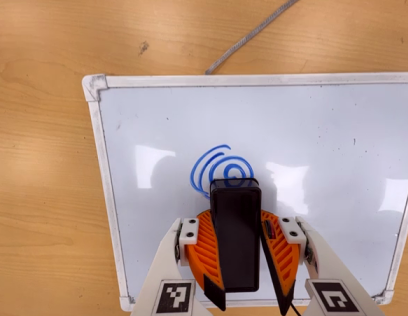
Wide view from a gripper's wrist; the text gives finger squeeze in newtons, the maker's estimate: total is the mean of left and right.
{"total": 14.5, "left": 15.3, "right": 13.7}